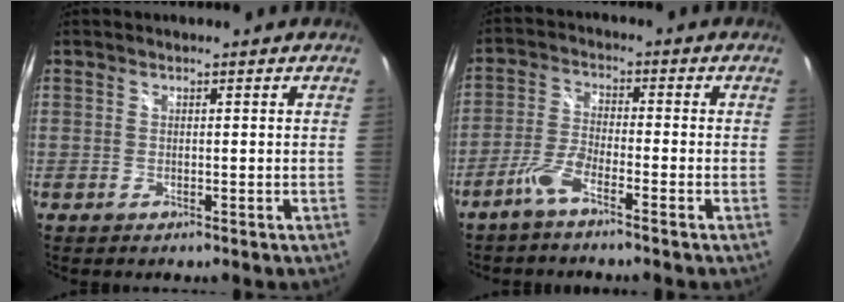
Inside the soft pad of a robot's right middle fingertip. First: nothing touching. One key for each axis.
{"total": 4.7, "fx": -3.5, "fy": 0.5, "fz": 3.1, "tx": -0.081, "ty": 0.004, "tz": -0.072}